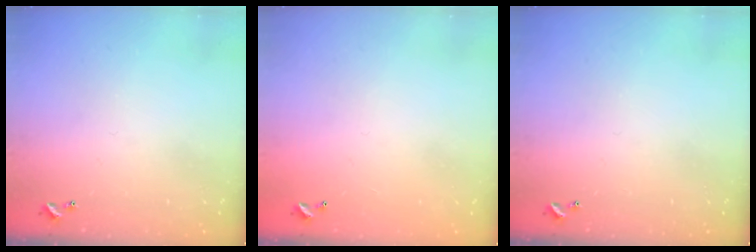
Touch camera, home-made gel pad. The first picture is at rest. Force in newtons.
{"total": 2.8, "press": 2.8, "slide": 0.1}
{"total": 0.0}